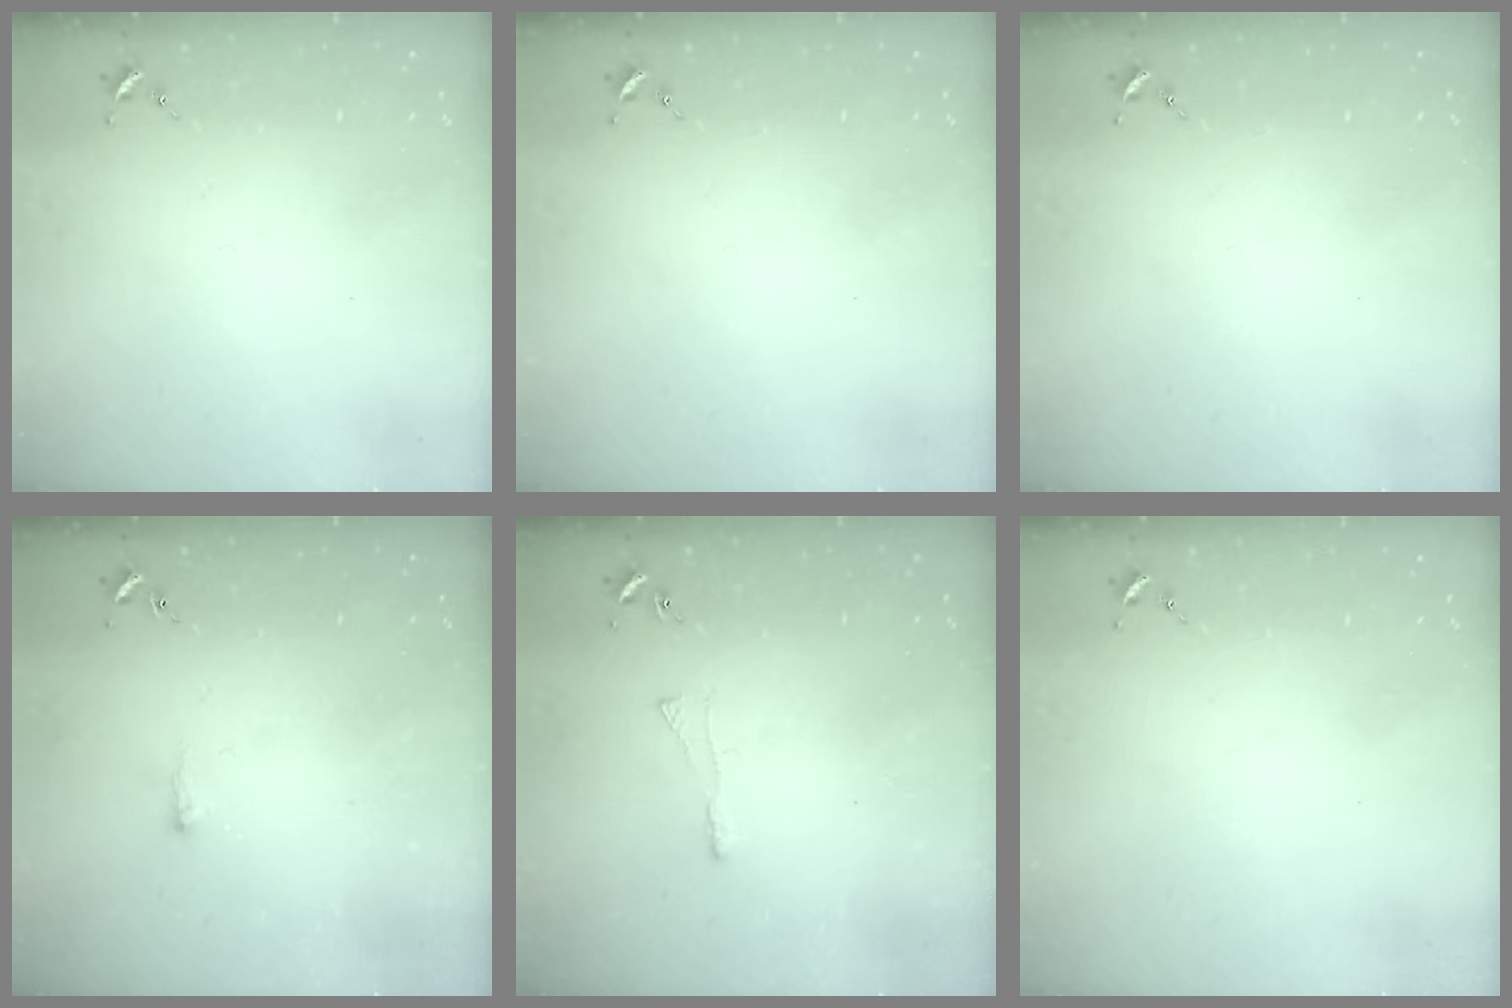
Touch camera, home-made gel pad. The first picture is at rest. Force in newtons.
{"total": 0.0}
{"total": 0.0}
{"total": 3.3, "press": 3.3, "slide": 0.5}
{"total": 2.9, "press": 2.9, "slide": 0.6}
{"total": 0.0}